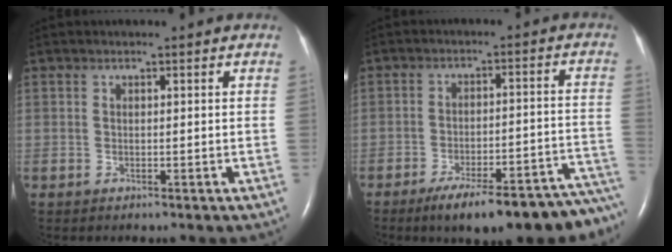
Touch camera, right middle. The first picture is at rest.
{"total": 20.6, "force": [-17.4, 3.5, 10.5], "torque": [-0.068, 0.026, -0.226]}